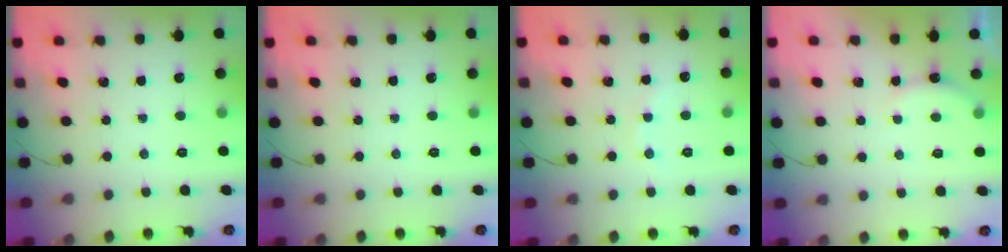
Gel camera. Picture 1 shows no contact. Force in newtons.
{"total": 0.0}
{"total": 4.4, "press": 4.2, "slide": 1.1}
{"total": 4.9, "press": 4.8, "slide": 1.0}